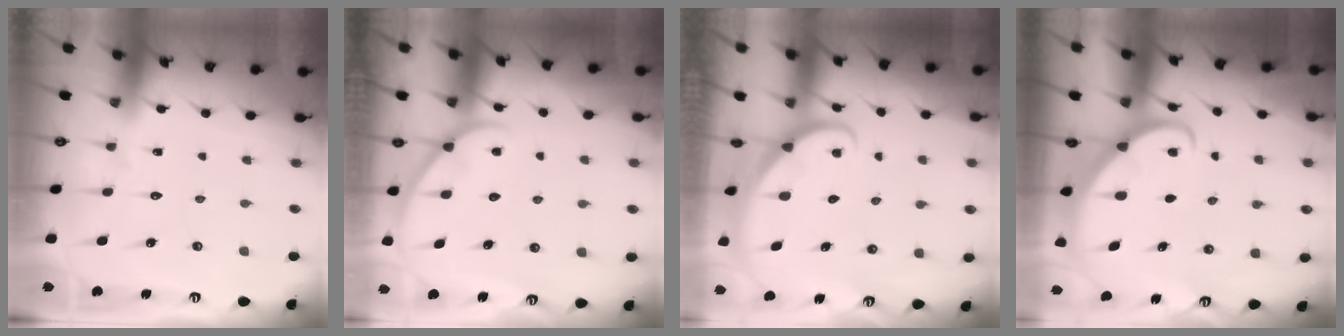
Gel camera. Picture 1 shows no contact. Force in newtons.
{"total": 3.4, "press": 3.3, "slide": 0.2}
{"total": 1.5, "press": 1.5, "slide": 0.0}
{"total": 2.0, "press": 2.0, "slide": 0.3}